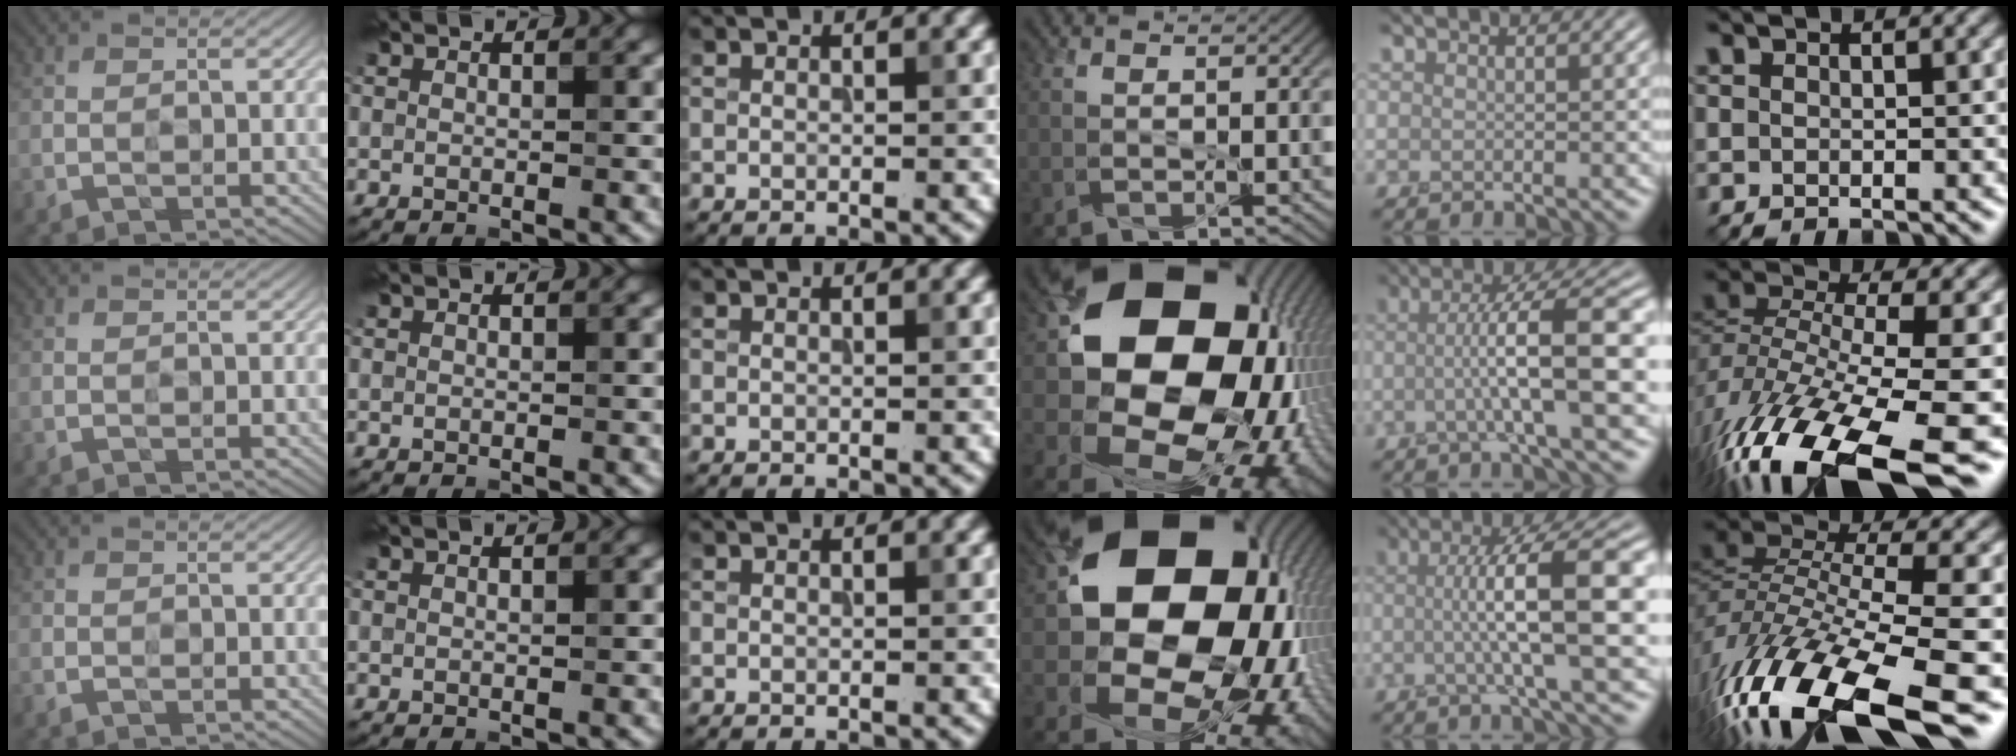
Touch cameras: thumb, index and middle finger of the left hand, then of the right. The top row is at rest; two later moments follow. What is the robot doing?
{"motion": "peel", "object": "tape"}